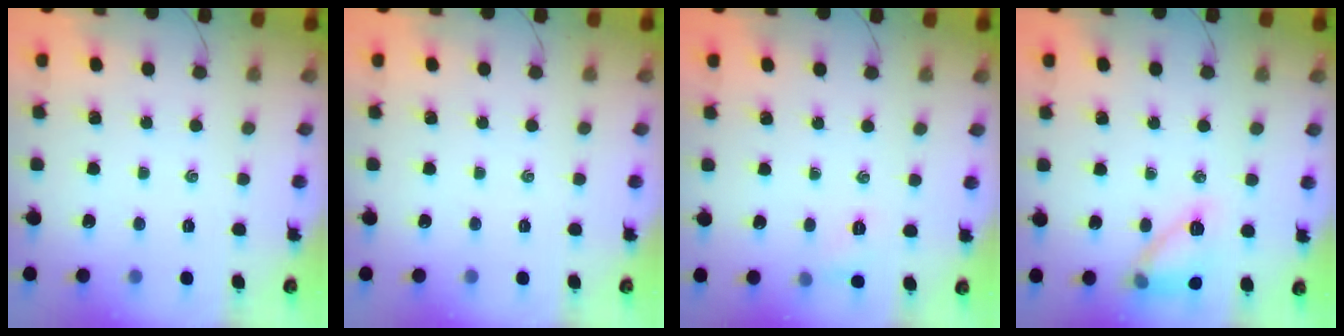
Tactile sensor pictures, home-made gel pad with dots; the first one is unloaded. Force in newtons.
{"total": 0.0}
{"total": 4.6, "press": 4.4, "slide": 1.1}
{"total": 12.1, "press": 12.1, "slide": 0.8}